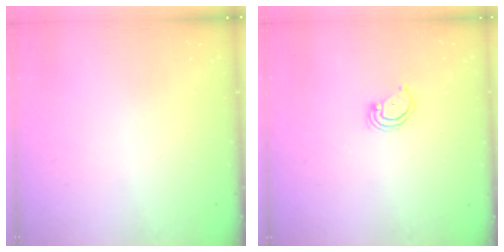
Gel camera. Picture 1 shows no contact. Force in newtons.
{"total": 2.9, "press": 2.9, "slide": 0.2}